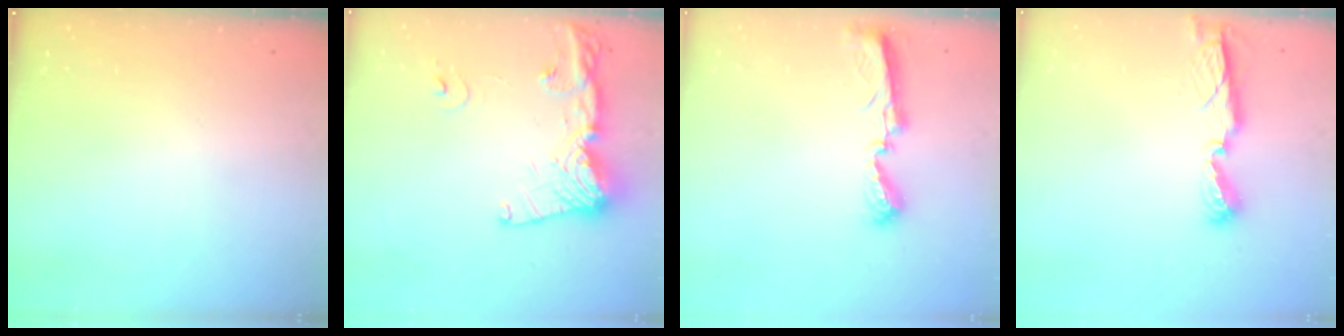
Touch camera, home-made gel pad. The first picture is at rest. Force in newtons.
{"total": 16.5, "press": 16.4, "slide": 2.1}
{"total": 8.9, "press": 8.9, "slide": 0.2}
{"total": 7.7, "press": 7.7, "slide": 0.2}